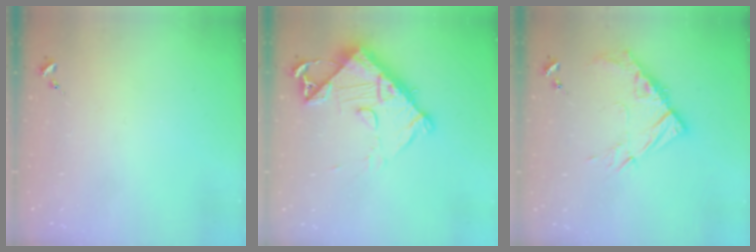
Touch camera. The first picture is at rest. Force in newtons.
{"total": 15.0, "press": 14.9, "slide": 1.7}
{"total": 10.6, "press": 10.6, "slide": 0.5}